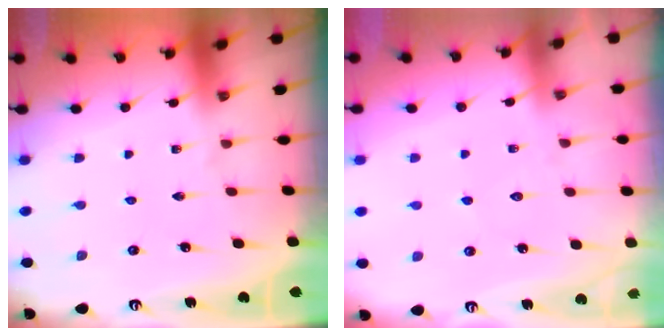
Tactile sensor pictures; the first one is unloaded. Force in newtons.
{"total": 5.7, "press": 5.7, "slide": 0.7}